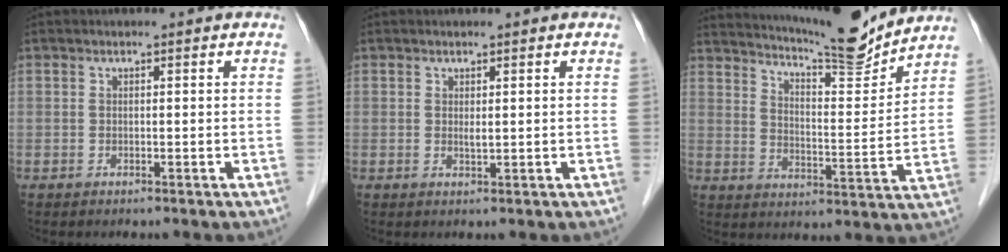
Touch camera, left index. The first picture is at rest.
{"total": 1.0, "force": [0.3, 0.1, 1.0], "torque": [-0.021, -0.001, 0.008]}
{"total": 14.9, "force": [13.9, 0.5, 5.5], "torque": [-0.099, -0.017, 0.203]}